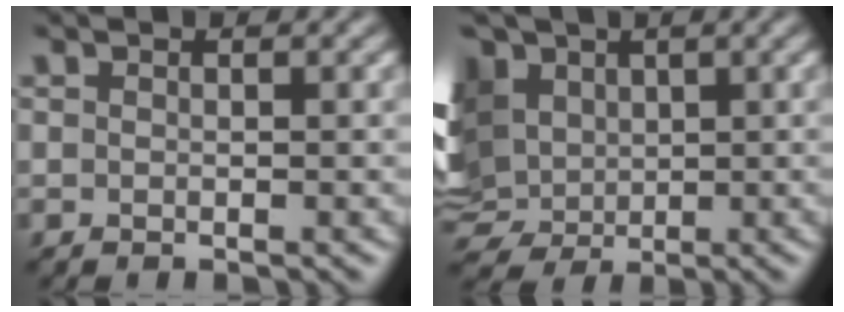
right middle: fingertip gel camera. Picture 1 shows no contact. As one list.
[{"total": 12.2, "force": [4.0, 8.5, 7.8], "torque": [-0.184, 0.031, 0.052]}]